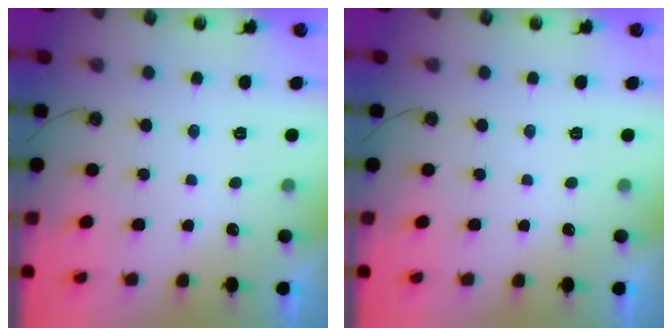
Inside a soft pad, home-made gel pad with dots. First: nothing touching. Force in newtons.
{"total": 0.0}